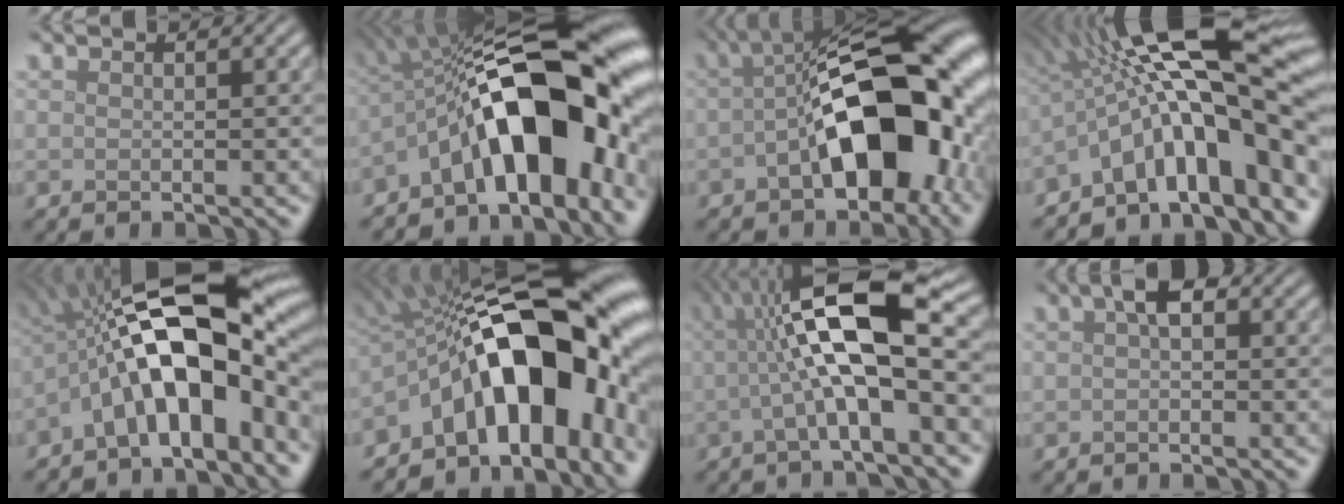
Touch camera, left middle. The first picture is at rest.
{"total": 14.8, "force": [-3.2, 6.7, 12.8], "torque": [-0.157, 0.021, -0.062]}
{"total": 14.2, "force": [-2.2, 7.5, 11.9], "torque": [-0.151, 0.007, -0.044]}
{"total": 16.7, "force": [-1.0, 5.7, 15.7], "torque": [-0.213, 0.033, -0.022]}
{"total": 14.6, "force": [-1.9, 6.1, 13.2], "torque": [-0.185, 0.020, -0.045]}
{"total": 17.0, "force": [-3.3, 9.0, 14.0], "torque": [-0.177, 0.035, -0.066]}
{"total": 10.9, "force": [1.3, 3.0, 10.4], "torque": [-0.174, 0.021, 0.017]}
{"total": 1.9, "force": [0.4, 0.9, 1.6], "torque": [-0.026, 0.009, 0.001]}